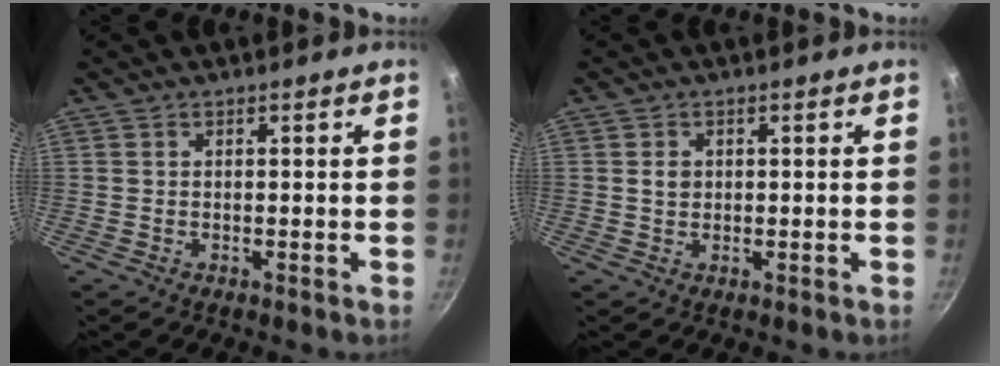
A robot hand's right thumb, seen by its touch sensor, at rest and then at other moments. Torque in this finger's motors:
{"motor_torque": [-0.03, 0.75, 0.31, -0.21, -0.05]}